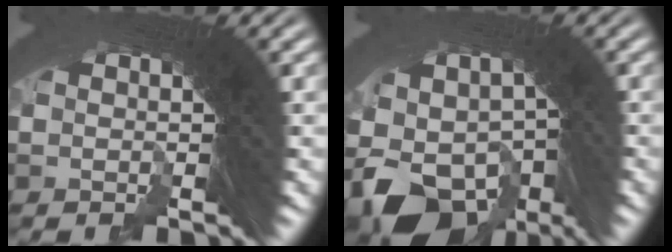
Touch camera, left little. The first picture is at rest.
{"total": 14.2, "force": [-5.9, 9.8, 8.3], "torque": [-0.196, -0.077, -0.065]}